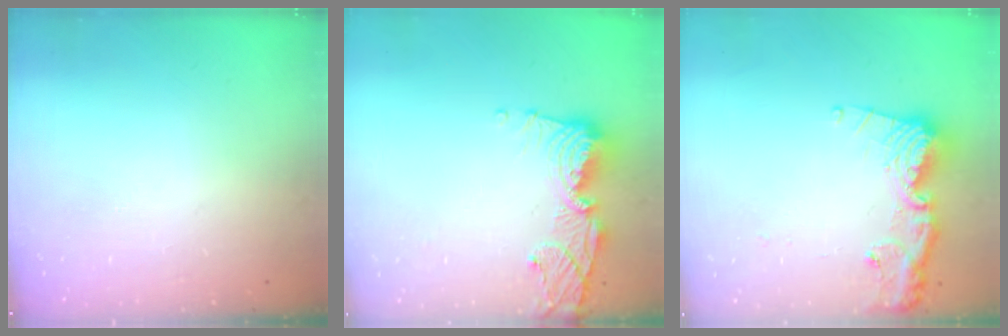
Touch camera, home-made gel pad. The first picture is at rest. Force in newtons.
{"total": 12.9, "press": 12.8, "slide": 1.6}
{"total": 14.4, "press": 14.3, "slide": 1.9}